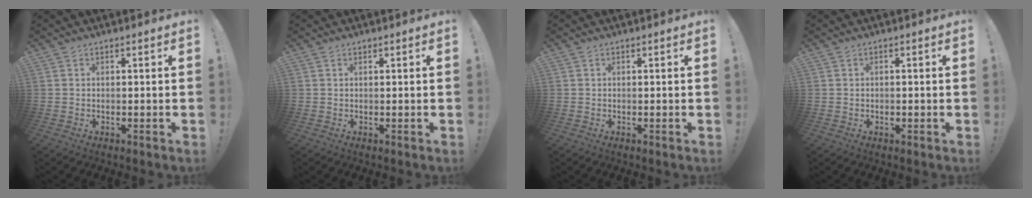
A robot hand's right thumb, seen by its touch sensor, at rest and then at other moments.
{"total": 0.0}
{"total": 0.0}
{"total": 0.9, "force": [-0.5, 0.6, 0.5], "torque": [-0.009, 0.003, -0.008]}